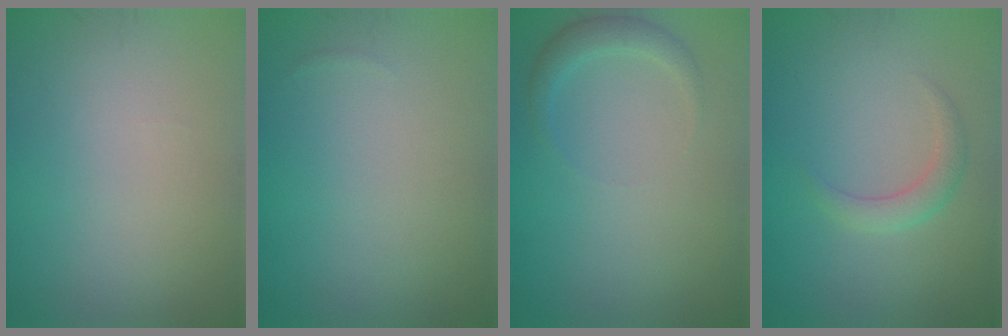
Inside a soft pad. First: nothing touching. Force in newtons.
{"total": 0.0}
{"total": 1.7, "press": 1.7, "slide": 0.1}
{"total": 1.8, "press": 1.8, "slide": 0.0}